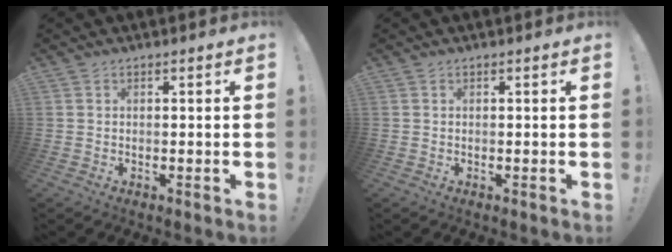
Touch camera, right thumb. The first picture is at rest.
{"total": 0.0}